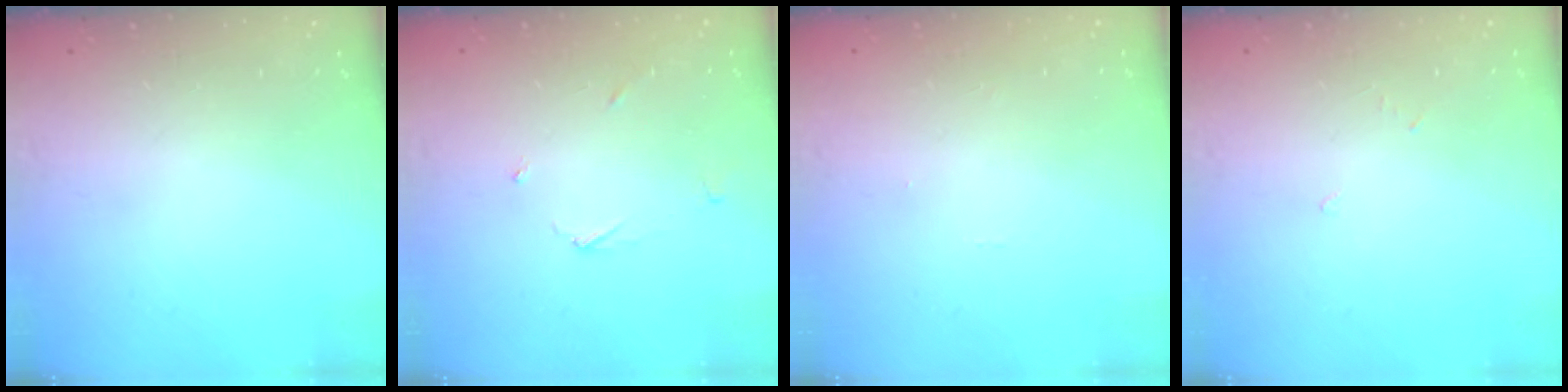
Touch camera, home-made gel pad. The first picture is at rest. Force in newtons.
{"total": 2.5, "press": 2.5, "slide": 0.2}
{"total": 0.0}
{"total": 2.6, "press": 2.6, "slide": 0.3}